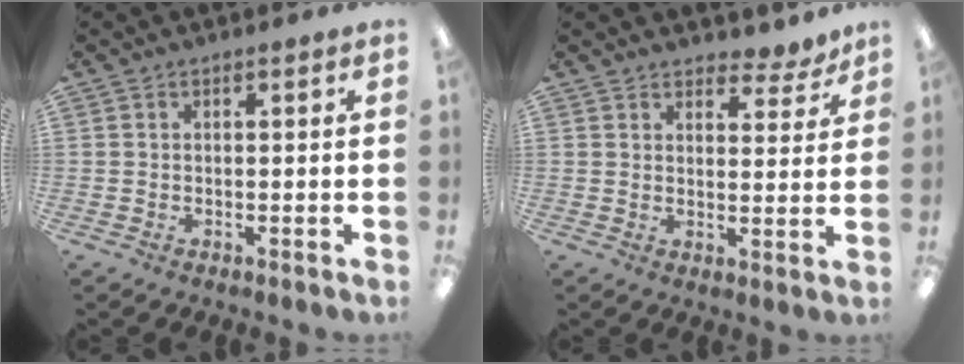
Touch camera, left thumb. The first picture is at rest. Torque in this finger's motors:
{"motor_torque": [0.03, -0.11, -0.30, 0.43, 0.05]}